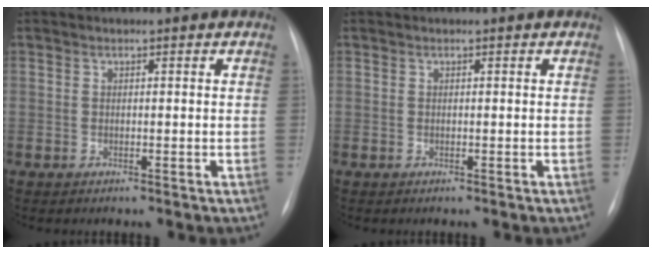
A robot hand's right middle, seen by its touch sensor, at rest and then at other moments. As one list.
[{"total": 0.0}]